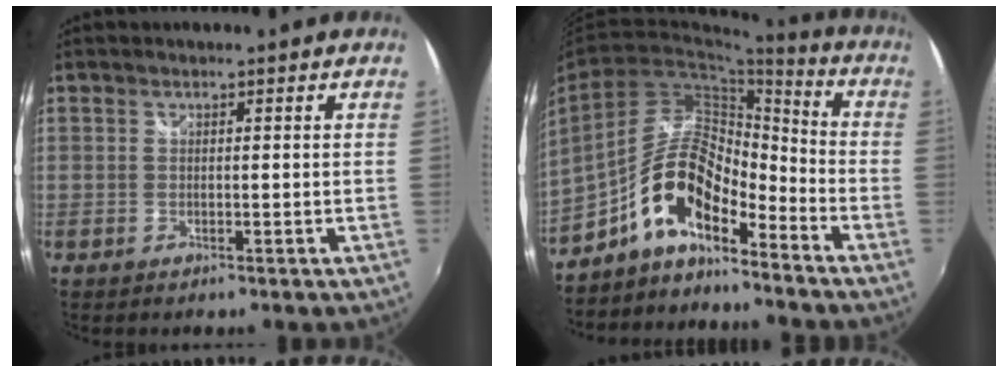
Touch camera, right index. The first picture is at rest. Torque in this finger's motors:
{"motor_torque": [1.20, -0.94, 0.96, 0.21]}